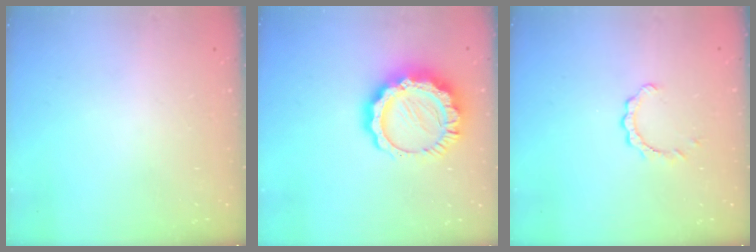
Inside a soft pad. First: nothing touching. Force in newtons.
{"total": 14.7, "press": 14.6, "slide": 1.3}
{"total": 2.9, "press": 2.9, "slide": 0.3}